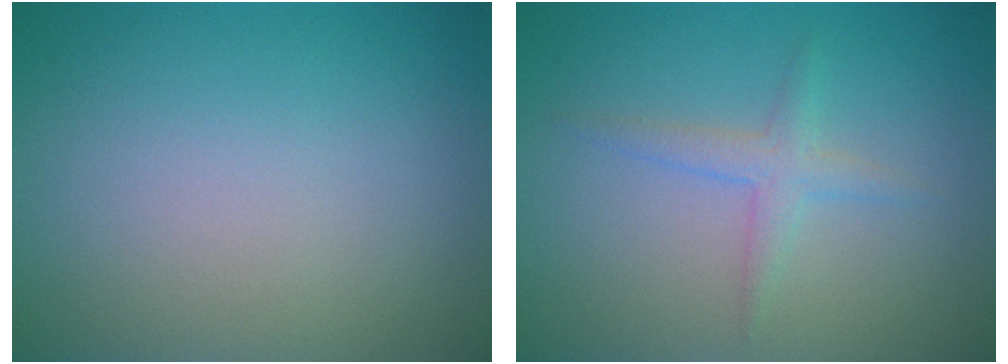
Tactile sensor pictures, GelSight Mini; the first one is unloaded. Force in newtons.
{"total": 1.8, "press": 1.8, "slide": 0.1}